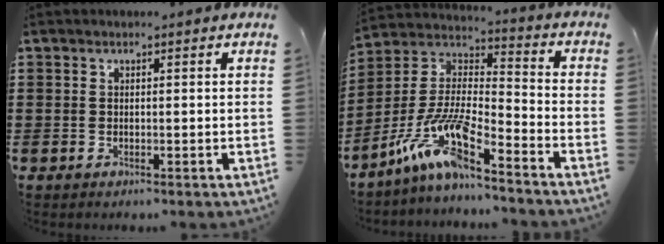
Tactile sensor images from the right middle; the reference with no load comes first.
{"total": 11.3, "force": [-8.2, 1.7, 7.5], "torque": [-0.178, -0.013, -0.172]}